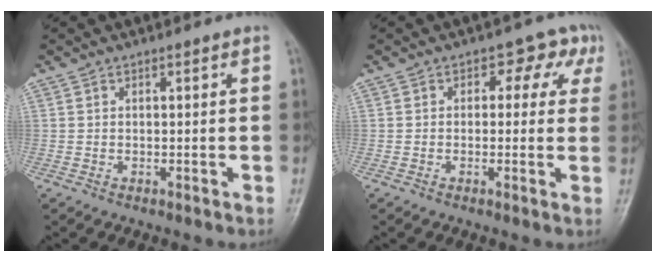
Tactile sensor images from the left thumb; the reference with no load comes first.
{"total": 5.3, "force": [1.6, 3.8, 3.2], "torque": [0.010, 0.005, 0.003]}